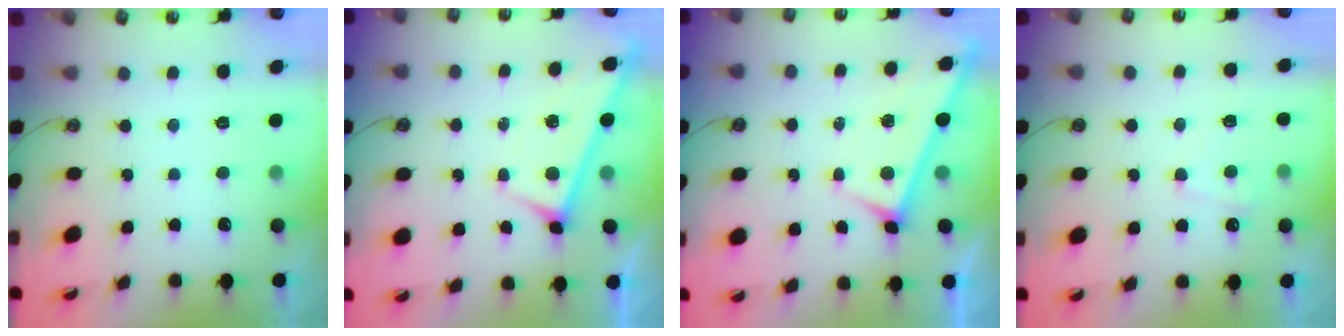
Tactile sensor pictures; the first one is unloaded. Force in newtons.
{"total": 3.0, "press": 3.0, "slide": 0.3}
{"total": 3.0, "press": 3.0, "slide": 0.2}
{"total": 3.2, "press": 3.2, "slide": 0.7}